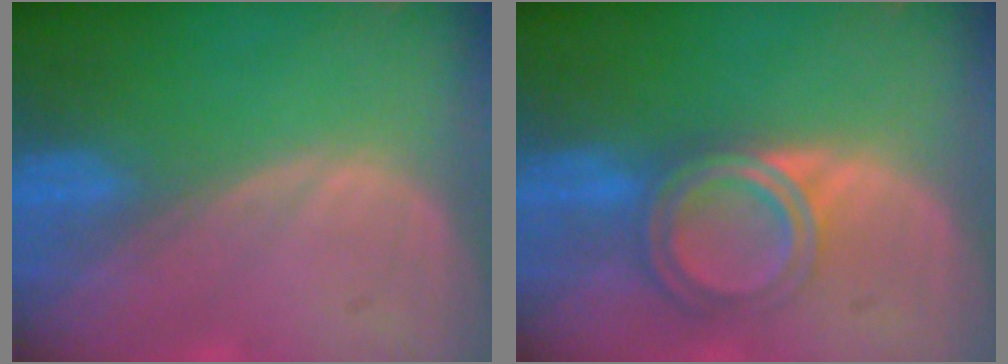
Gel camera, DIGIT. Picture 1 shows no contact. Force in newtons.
{"total": 6.4, "press": 5.4, "slide": 3.5}